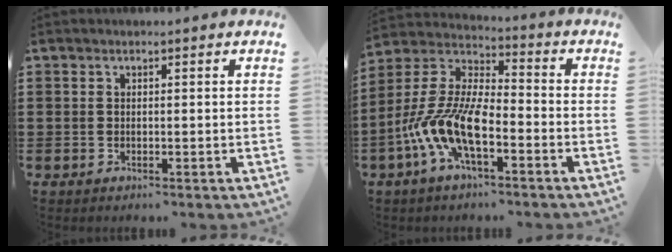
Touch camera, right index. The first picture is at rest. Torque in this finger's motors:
{"motor_torque": [2.14, 0.00, 0.77, 0.21]}